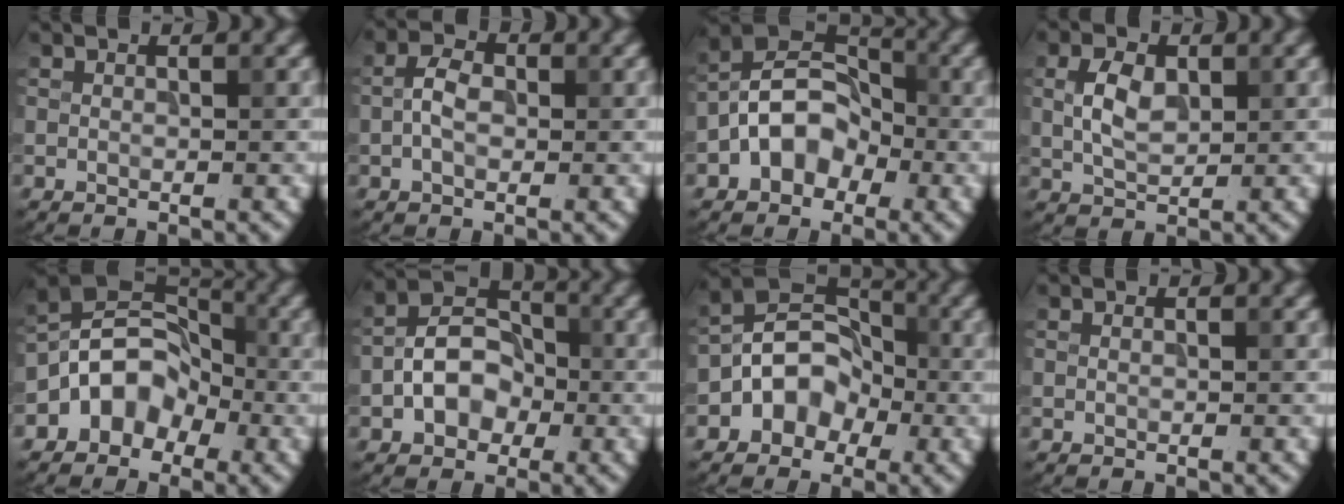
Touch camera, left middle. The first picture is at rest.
{"total": 2.7, "force": [-0.4, 1.7, 2.0], "torque": [-0.042, 0.006, -0.013]}
{"total": 6.1, "force": [-2.1, 4.4, 3.5], "torque": [-0.041, 0.013, -0.053]}
{"total": 3.5, "force": [0.8, 2.1, 2.6], "torque": [-0.061, 0.004, 0.016]}
{"total": 5.4, "force": [-2.4, 4.1, 2.6], "torque": [-0.025, 0.014, -0.057]}
{"total": 5.1, "force": [-1.3, 3.8, 3.2], "torque": [-0.045, 0.007, -0.029]}
{"total": 5.2, "force": [-1.9, 4.1, 2.6], "torque": [-0.007, 0.013, -0.048]}
{"total": 0.0}